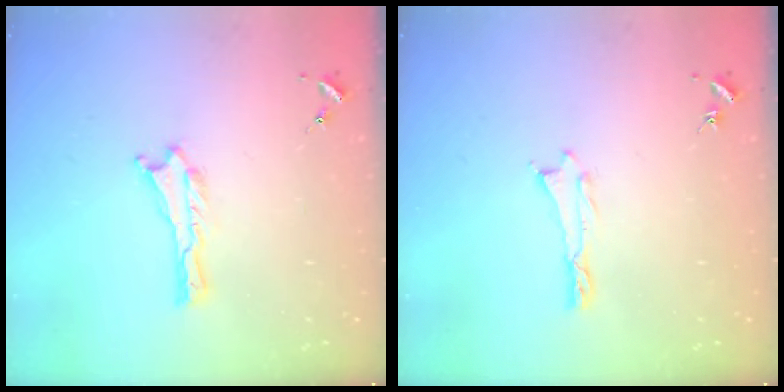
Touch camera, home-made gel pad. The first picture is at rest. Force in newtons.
{"total": 0.0}